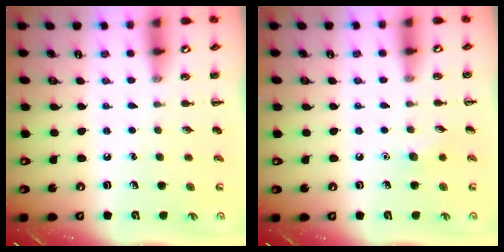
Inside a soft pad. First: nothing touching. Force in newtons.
{"total": 5.1, "press": 4.9, "slide": 1.4}